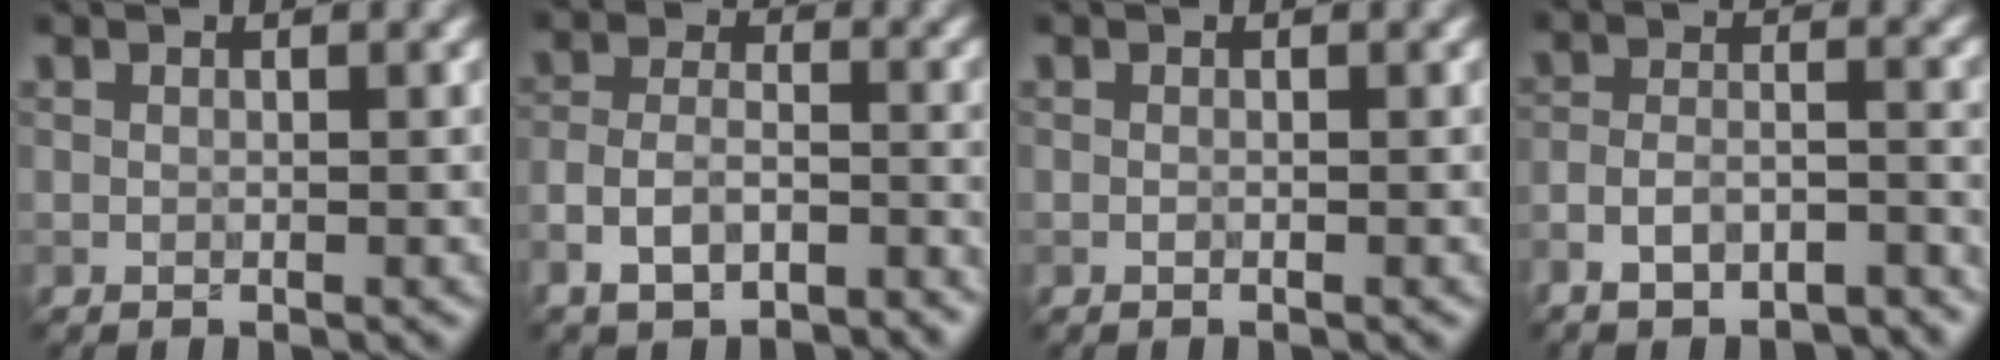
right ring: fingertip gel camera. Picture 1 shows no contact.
{"total": 5.7, "force": [-4.2, 2.7, 2.8], "torque": [-0.047, 0.003, -0.088]}
{"total": 0.0}
{"total": 6.5, "force": [-5.3, 2.3, 2.9], "torque": [-0.044, 0.003, -0.090]}